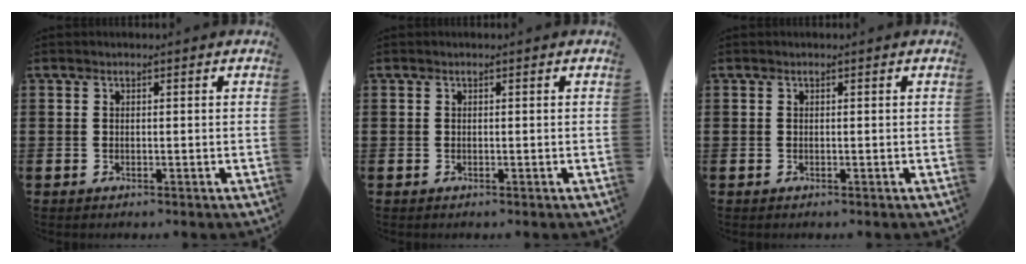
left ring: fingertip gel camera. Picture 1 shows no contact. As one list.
[{"total": 0.0}, {"total": 0.0}]